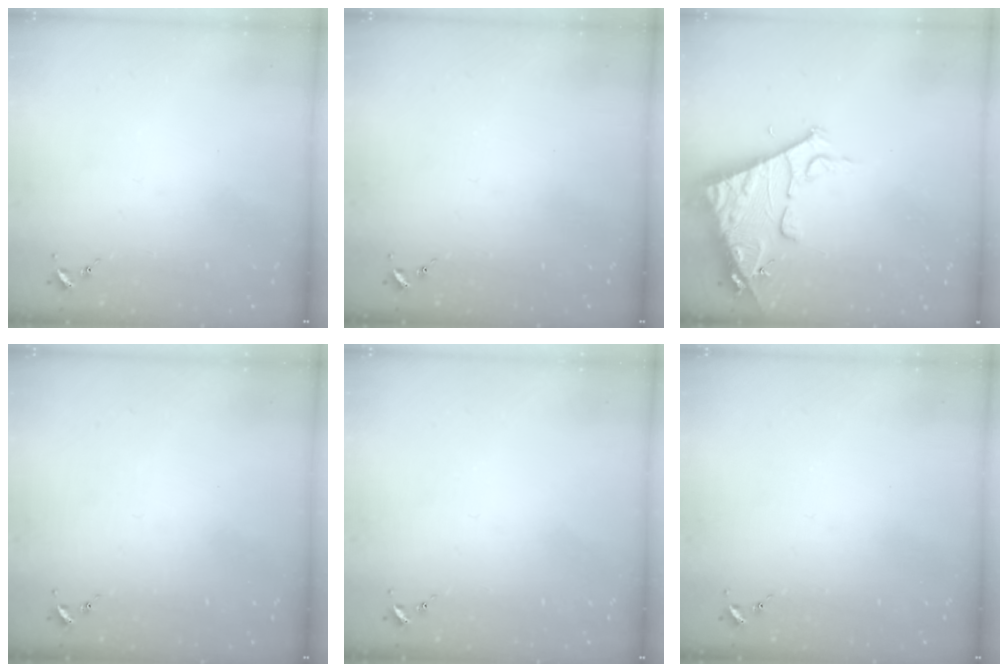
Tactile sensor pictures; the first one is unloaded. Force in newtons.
{"total": 0.0}
{"total": 13.9, "press": 13.8, "slide": 1.7}
{"total": 0.0}
{"total": 0.0}
{"total": 0.0}